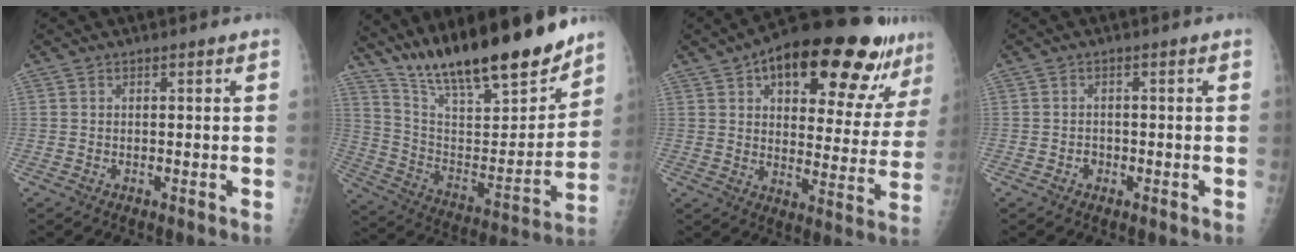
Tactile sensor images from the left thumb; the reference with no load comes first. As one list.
[{"total": 24.3, "force": [19.5, 5.5, 13.3], "torque": [-0.186, -0.094, 0.332]}, {"total": 25.7, "force": [15.0, 9.8, 18.3], "torque": [-0.225, -0.020, 0.213]}, {"total": 1.6, "force": [-0.7, 1.3, 0.5], "torque": [0.001, 0.008, -0.013]}]